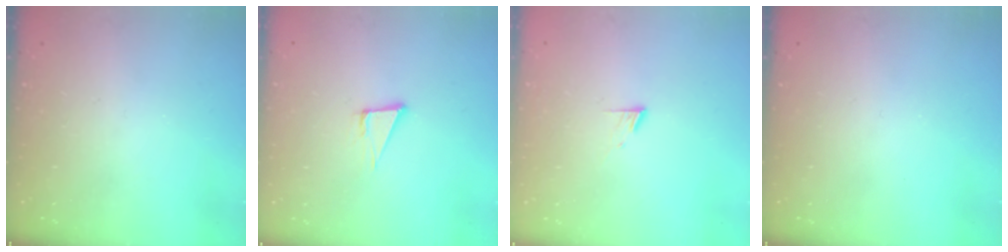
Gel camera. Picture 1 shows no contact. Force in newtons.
{"total": 5.4, "press": 4.4, "slide": 3.1}
{"total": 5.1, "press": 5.1, "slide": 0.6}
{"total": 0.0}